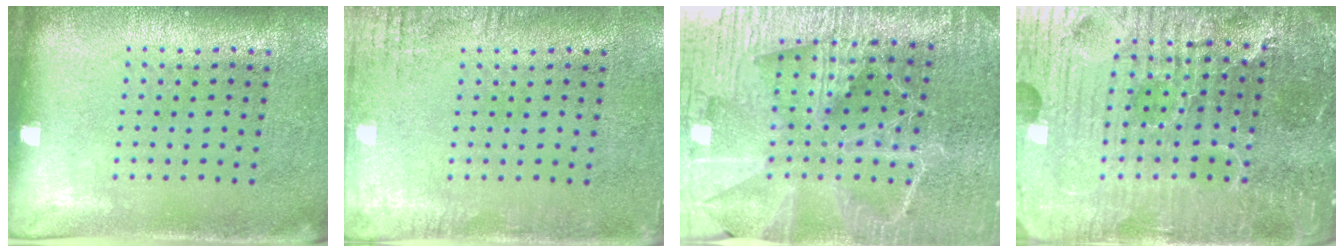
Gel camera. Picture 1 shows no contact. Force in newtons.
{"total": 2.0, "press": 2.0, "slide": 0.2}
{"total": 4.8, "press": 4.5, "slide": 1.7}
{"total": 7.2, "press": 6.5, "slide": 3.3}